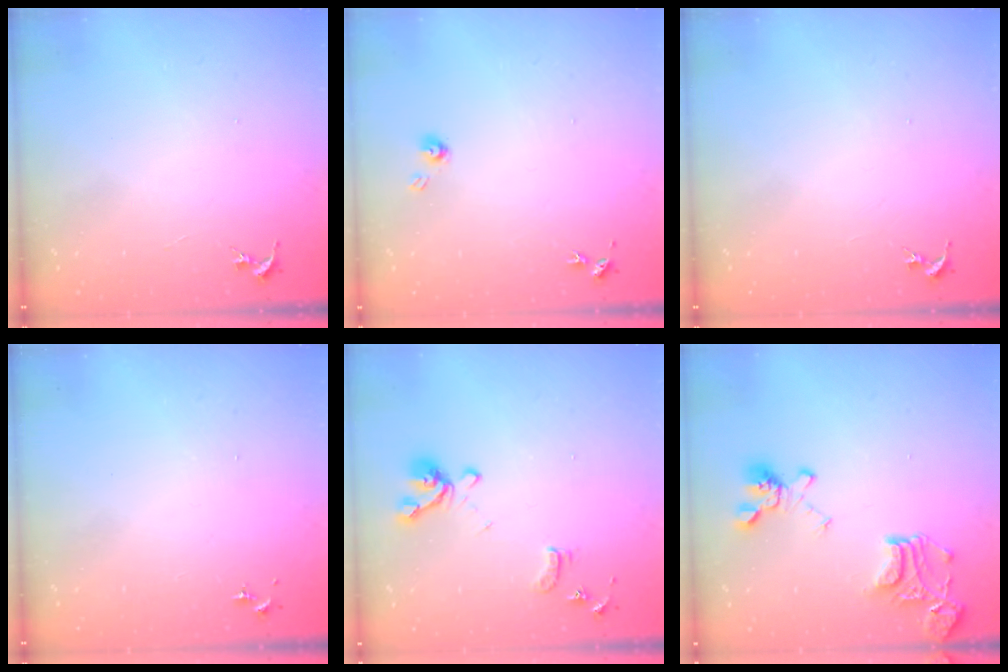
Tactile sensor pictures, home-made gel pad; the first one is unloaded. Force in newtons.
{"total": 4.0, "press": 4.0, "slide": 0.3}
{"total": 0.0}
{"total": 0.0}
{"total": 12.8, "press": 12.7, "slide": 1.4}
{"total": 18.3, "press": 18.2, "slide": 1.7}